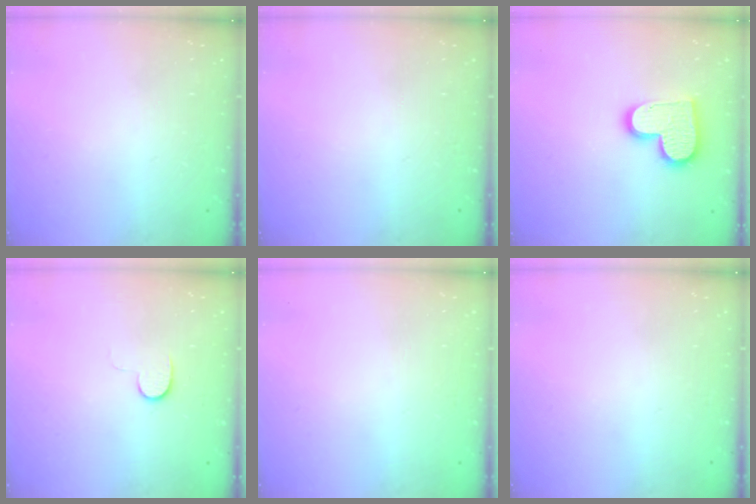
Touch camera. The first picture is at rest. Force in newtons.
{"total": 0.0}
{"total": 13.8, "press": 13.7, "slide": 1.1}
{"total": 6.8, "press": 6.7, "slide": 1.0}
{"total": 0.8, "press": 0.8, "slide": 0.1}
{"total": 0.0}